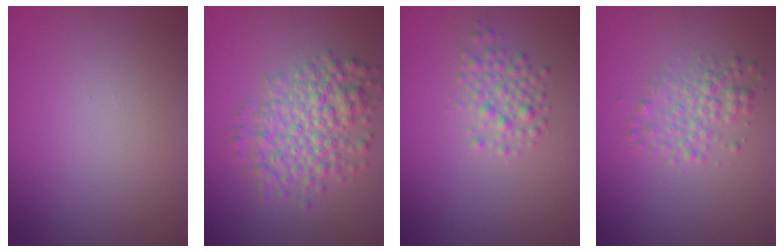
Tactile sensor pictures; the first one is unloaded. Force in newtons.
{"total": 5.1, "press": 5.1, "slide": 0.1}
{"total": 2.2, "press": 2.2, "slide": 0.1}
{"total": 2.5, "press": 2.5, "slide": 0.1}